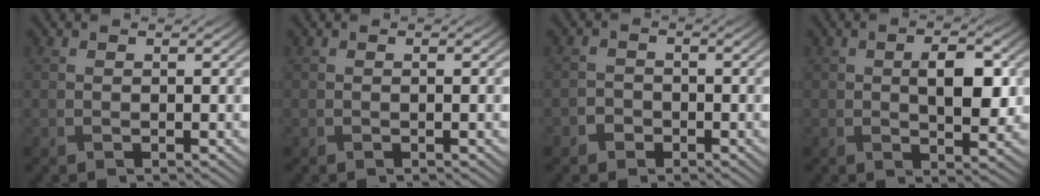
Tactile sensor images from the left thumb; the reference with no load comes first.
{"total": 0.7, "force": [0.0, 0.0, 0.7], "torque": [-0.011, 0.001, 0.000]}
{"total": 1.6, "force": [-1.0, 1.2, 0.3], "torque": [-0.003, 0.002, -0.023]}
{"total": 4.9, "force": [0.6, 2.4, 4.2], "torque": [-0.080, -0.006, 0.015]}